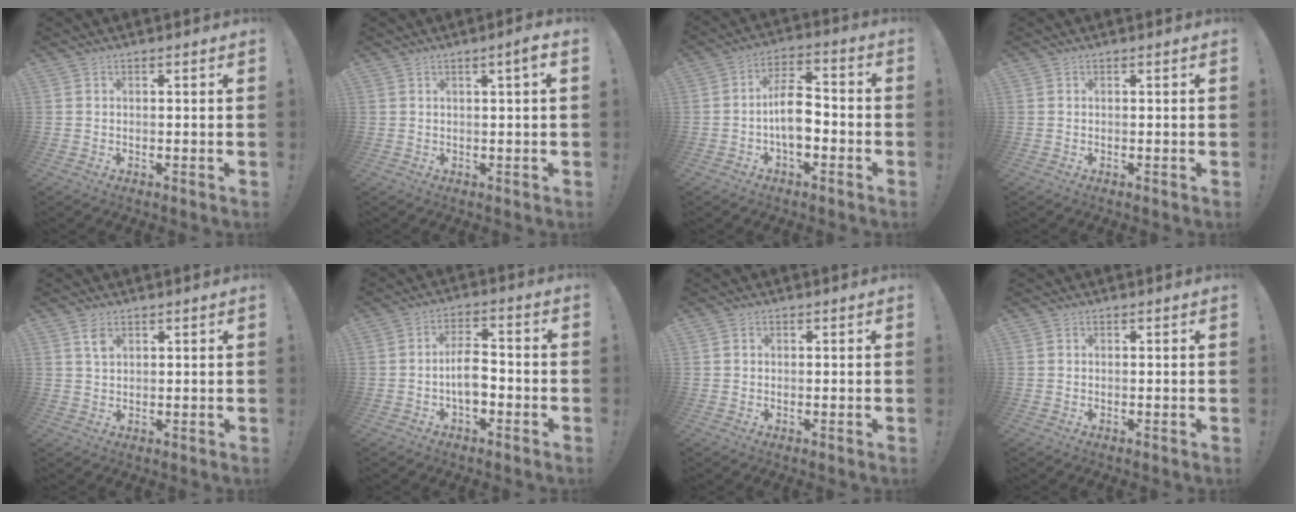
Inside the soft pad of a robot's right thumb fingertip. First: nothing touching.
{"total": 3.2, "force": [0.7, -0.1, 3.1], "torque": [-0.042, -0.003, 0.005]}
{"total": 10.5, "force": [-2.6, 5.9, 8.4], "torque": [-0.151, 0.020, -0.045]}
{"total": 0.0}
{"total": 3.5, "force": [1.9, 2.0, 2.1], "torque": [-0.030, -0.006, 0.033]}
{"total": 8.8, "force": [-2.4, 4.7, 7.1], "torque": [-0.131, 0.013, -0.043]}
{"total": 0.9, "force": [0.2, 0.9, 0.1], "torque": [-0.001, 0.003, 0.005]}
{"total": 0.0}